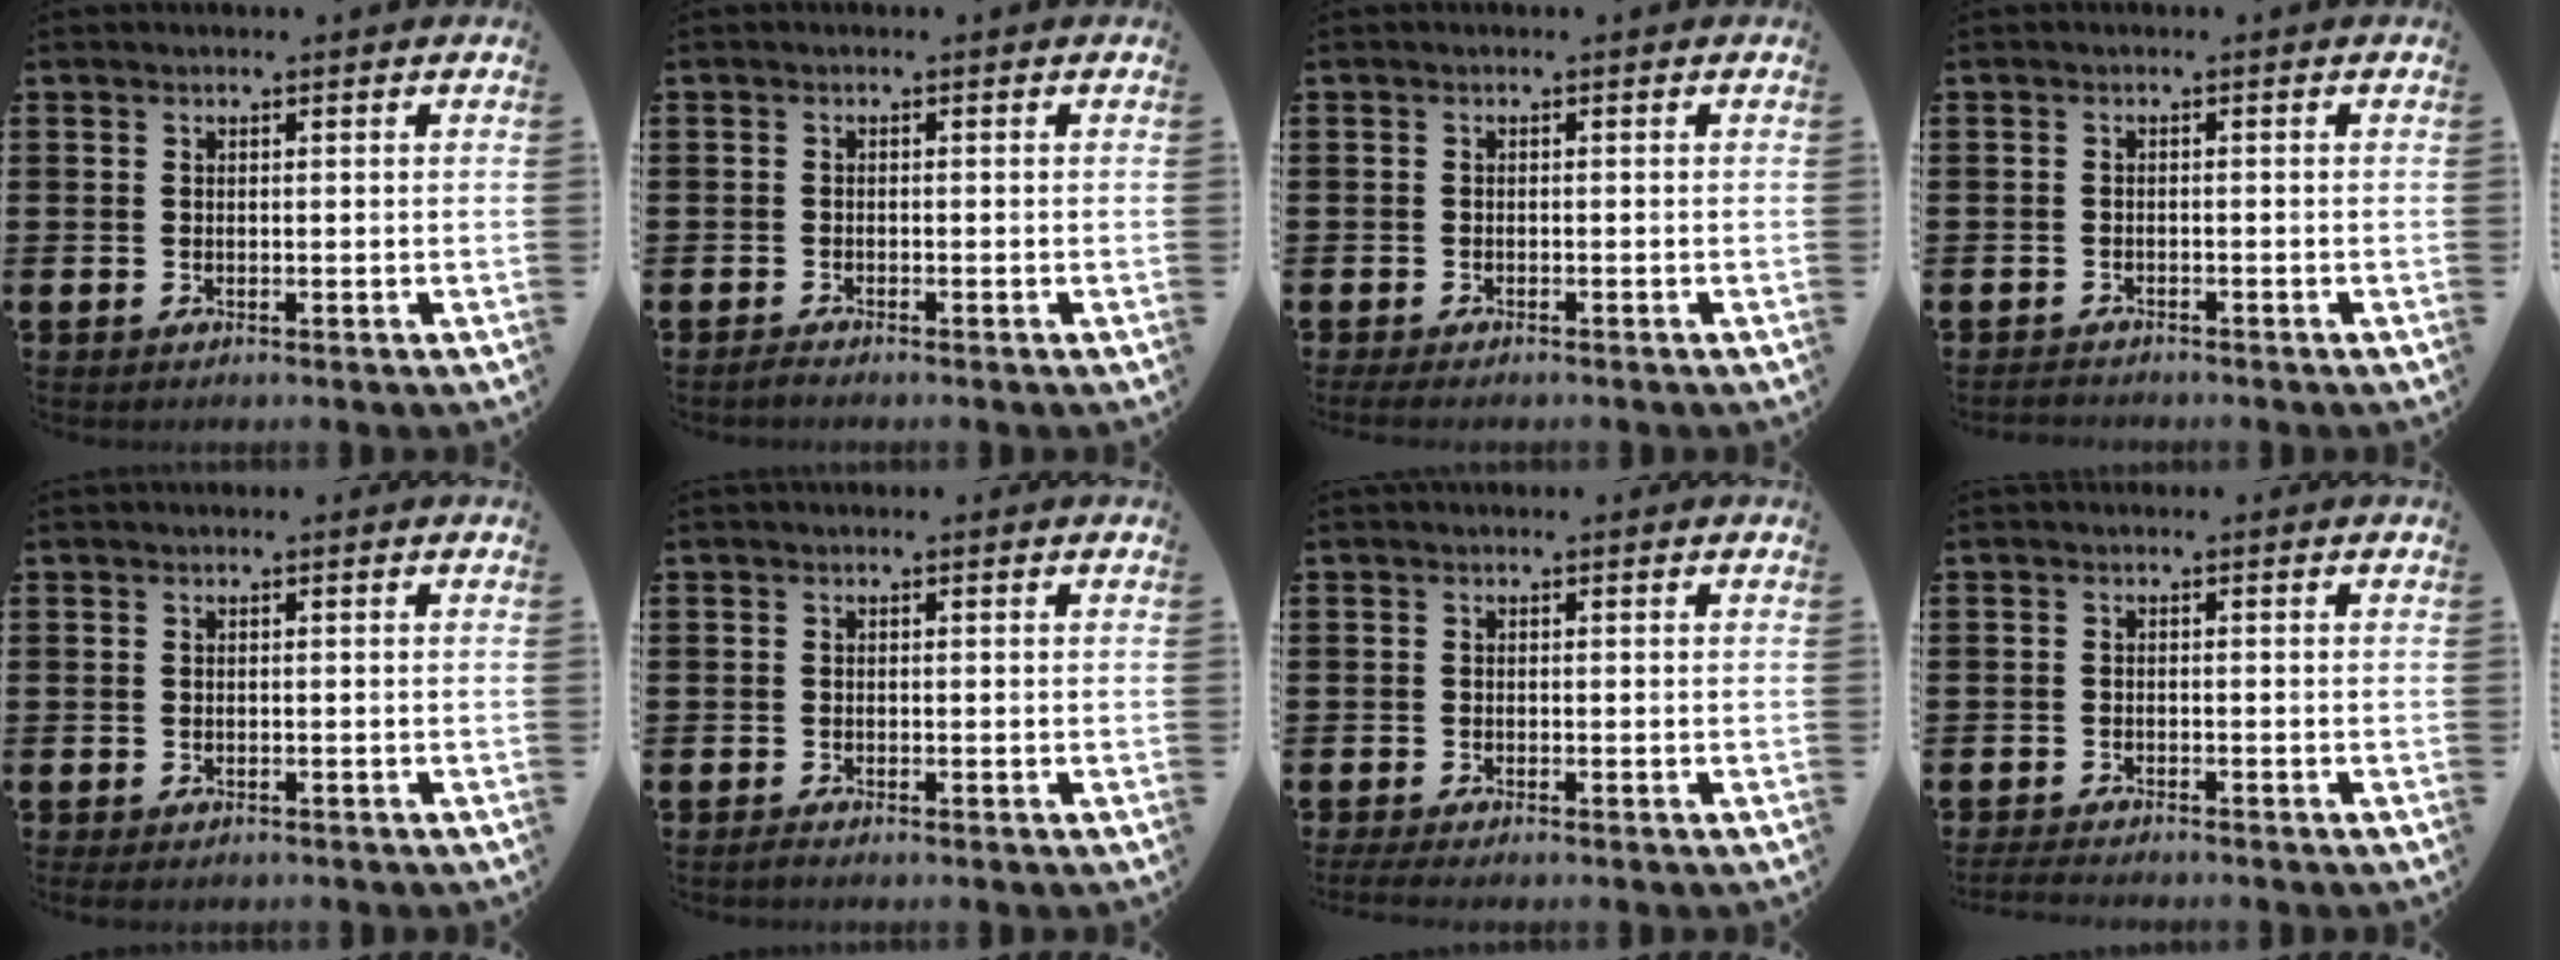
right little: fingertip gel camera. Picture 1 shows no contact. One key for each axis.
{"total": 0.7, "fx": -0.6, "fy": 0.1, "fz": 0.3, "tx": -0.008, "ty": -0.003, "tz": -0.012}
{"total": 0.8, "fx": -0.6, "fy": 0.2, "fz": 0.5, "tx": -0.010, "ty": -0.002, "tz": -0.013}
{"total": 0.8, "fx": -0.8, "fy": 0.1, "fz": -0.1, "tx": -0.001, "ty": 0.001, "tz": -0.018}
{"total": 0.0}
{"total": 0.5, "fx": -0.4, "fy": 0.0, "fz": 0.3, "tx": -0.005, "ty": -0.002, "tz": -0.009}
{"total": 1.0, "fx": -0.7, "fy": 0.1, "fz": 0.7, "tx": -0.011, "ty": -0.001, "tz": -0.014}
{"total": 1.4, "fx": -1.3, "fy": 0.0, "fz": 0.3, "tx": -0.007, "ty": 0.002, "tz": -0.027}